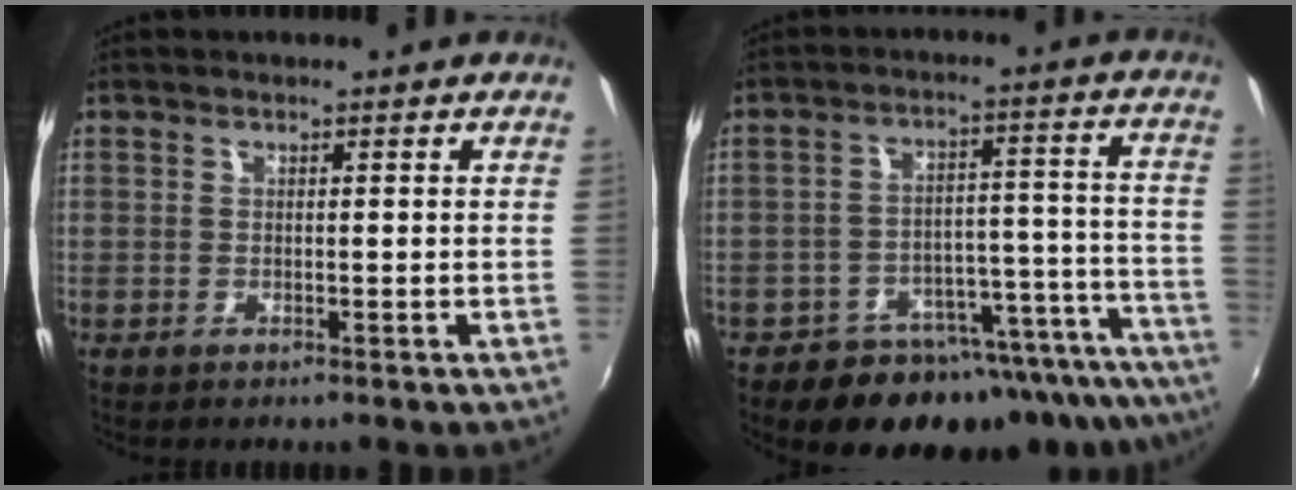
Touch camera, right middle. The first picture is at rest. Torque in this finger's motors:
{"motor_torque": [1.06, -1.08, 0.22, 0.10]}